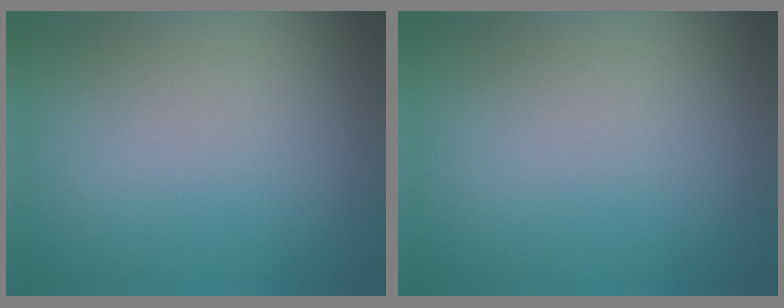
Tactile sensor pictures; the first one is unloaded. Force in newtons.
{"total": 0.0}